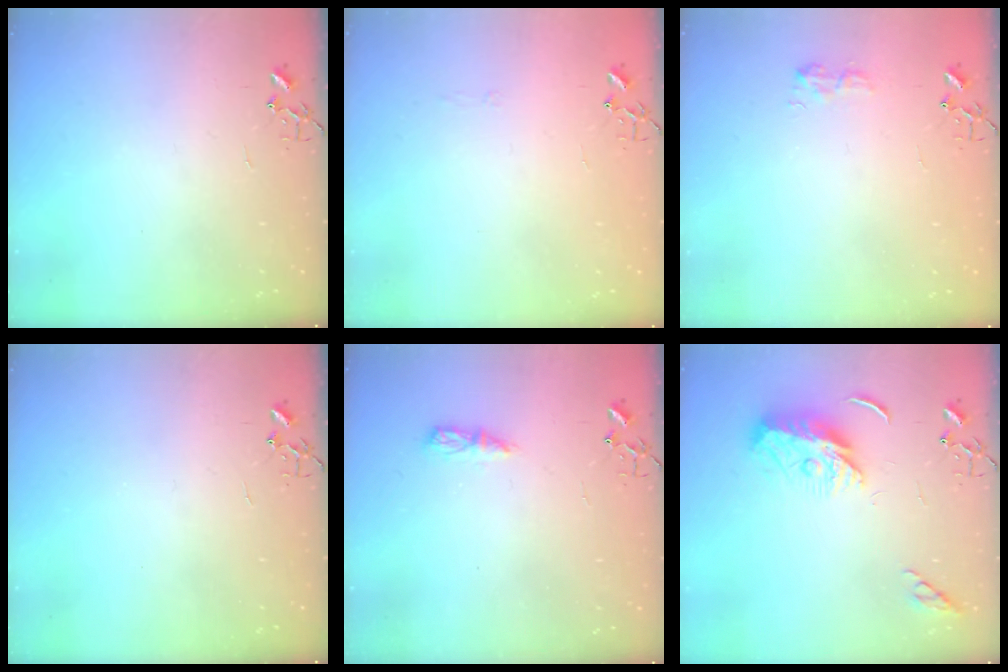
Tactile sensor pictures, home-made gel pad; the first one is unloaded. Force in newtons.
{"total": 2.8, "press": 2.8, "slide": 0.5}
{"total": 8.0, "press": 7.9, "slide": 0.7}
{"total": 0.0}
{"total": 5.6, "press": 5.5, "slide": 0.7}
{"total": 9.5, "press": 9.5, "slide": 0.4}